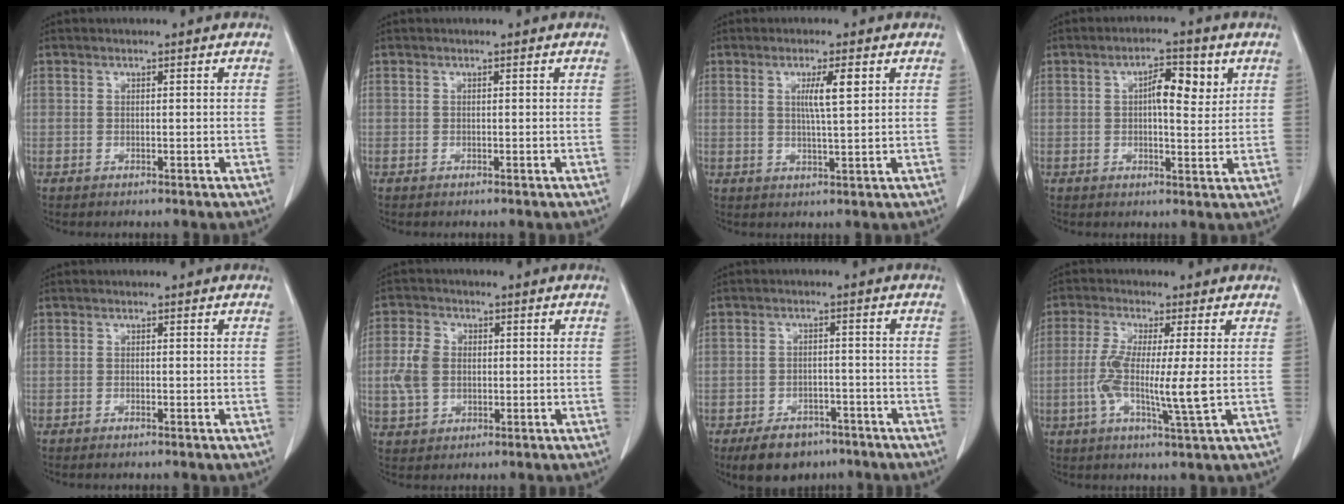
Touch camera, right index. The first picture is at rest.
{"total": 0.0}
{"total": 4.3, "force": [1.4, 0.0, 4.1], "torque": [-0.071, -0.002, 0.024]}
{"total": 5.9, "force": [1.9, 2.1, 5.2], "torque": [-0.085, 0.009, 0.028]}
{"total": 0.6, "force": [-0.4, 0.0, 0.3], "torque": [-0.006, -0.001, -0.003]}
{"total": 6.1, "force": [0.0, 4.6, 4.0], "torque": [-0.104, 0.014, 0.004]}
{"total": 7.7, "force": [-5.5, 4.4, 3.0], "torque": [-0.050, 0.003, -0.081]}
{"total": 8.4, "force": [-0.8, -0.1, 8.3], "torque": [-0.169, -0.013, -0.021]}